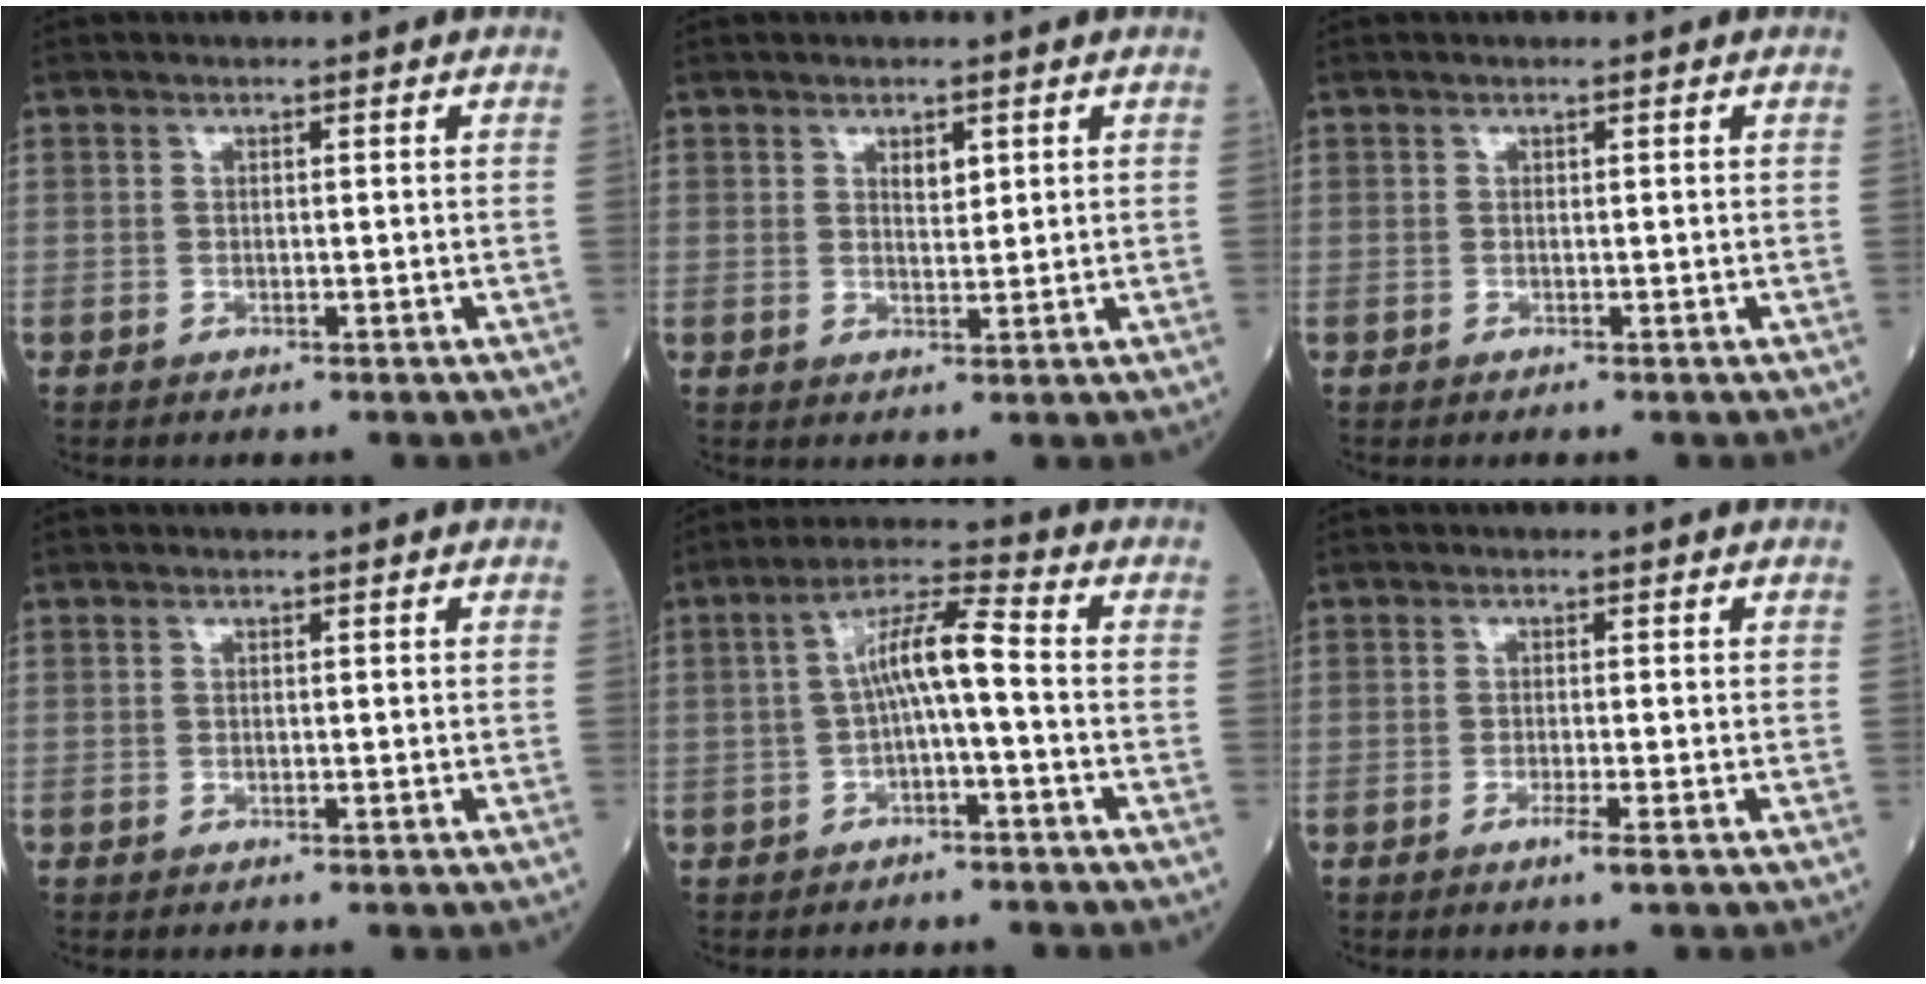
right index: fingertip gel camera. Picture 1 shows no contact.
{"total": 2.0, "force": [1.2, 0.7, 1.5], "torque": [-0.022, -0.003, 0.021]}
{"total": 0.0}
{"total": 0.0}
{"total": 6.7, "force": [-0.6, 0.7, 6.6], "torque": [-0.120, 0.025, -0.013]}
{"total": 1.6, "force": [-0.8, -0.5, 1.4], "torque": [-0.027, -0.005, -0.016]}